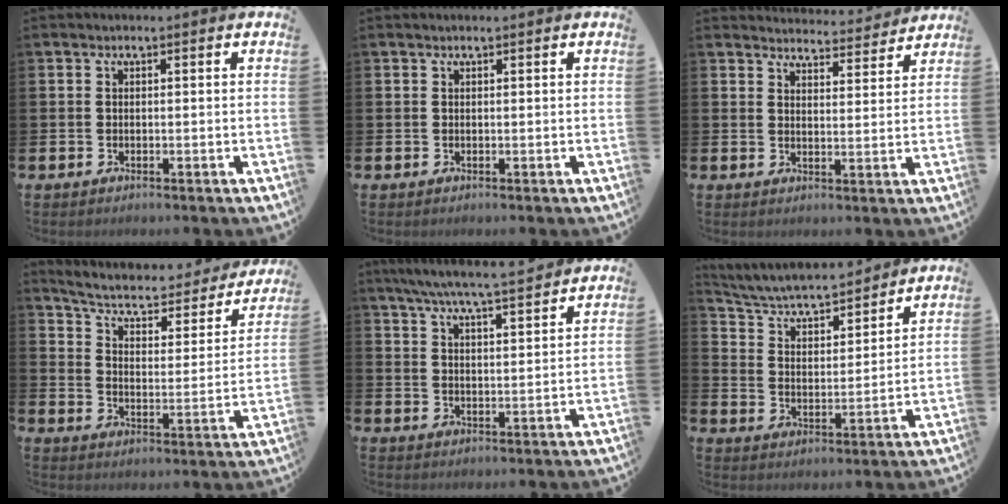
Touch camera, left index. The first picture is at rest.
{"total": 0.0}
{"total": 4.1, "force": [4.1, 0.4, 0.1], "torque": [-0.004, -0.035, 0.070]}
{"total": 5.9, "force": [5.1, 2.0, 2.3], "torque": [-0.068, -0.040, 0.078]}
{"total": 6.6, "force": [6.2, 0.1, 2.3], "torque": [-0.059, -0.039, 0.109]}
{"total": 5.7, "force": [5.3, 1.1, 1.7], "torque": [-0.066, -0.046, 0.085]}